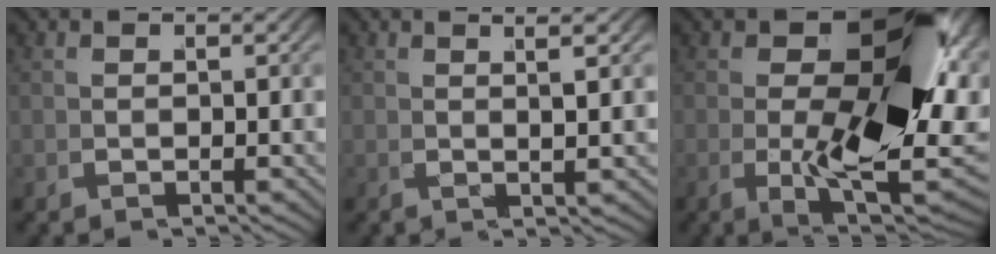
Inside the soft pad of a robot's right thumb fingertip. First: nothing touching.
{"total": 2.1, "force": [1.3, 0.1, 1.7], "torque": [-0.037, 0.001, 0.022]}
{"total": 20.4, "force": [0.9, 10.8, 17.2], "torque": [-0.263, -0.043, 0.030]}